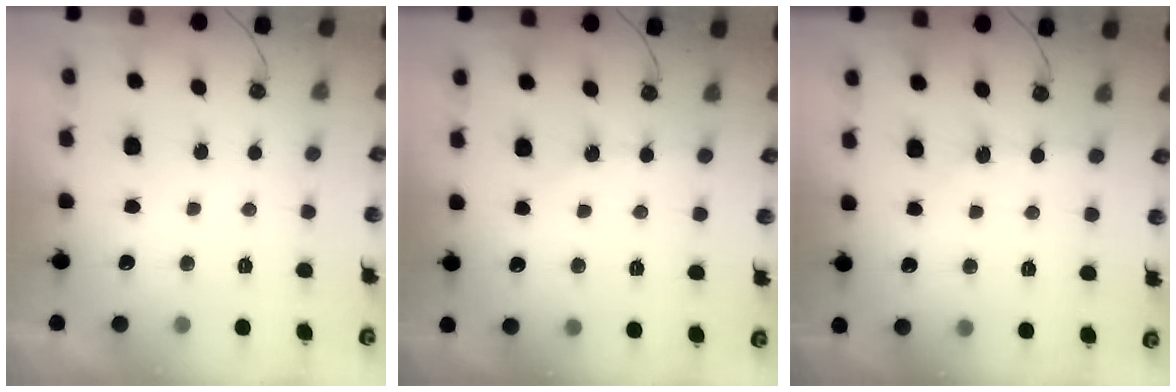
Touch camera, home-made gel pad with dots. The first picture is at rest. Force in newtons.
{"total": 2.8, "press": 2.7, "slide": 0.5}
{"total": 2.5, "press": 2.5, "slide": 0.4}